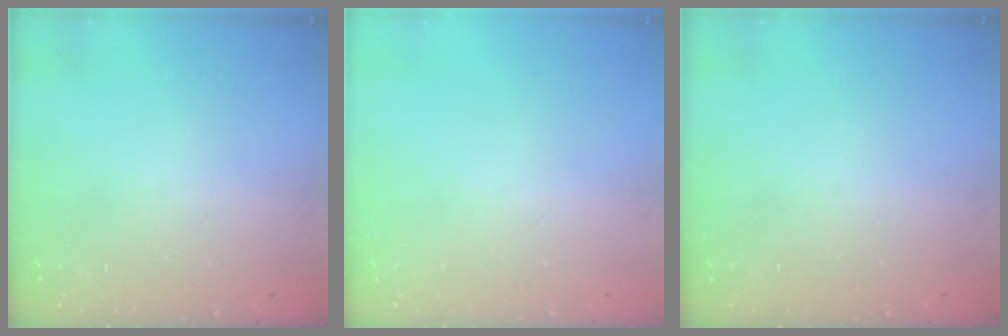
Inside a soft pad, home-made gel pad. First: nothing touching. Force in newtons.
{"total": 0.0}
{"total": 0.0}